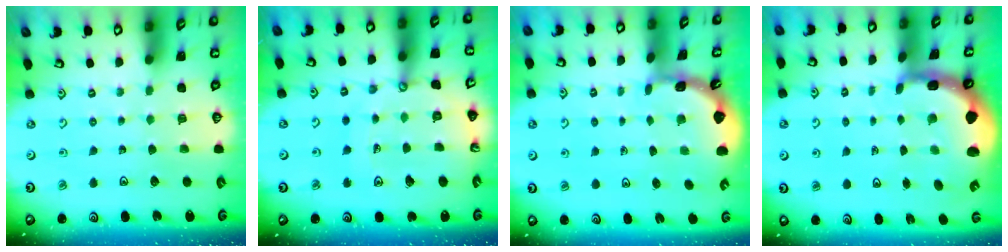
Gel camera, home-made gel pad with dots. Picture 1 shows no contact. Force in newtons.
{"total": 14.6, "press": 14.5, "slide": 1.8}
{"total": 1.8, "press": 1.8, "slide": 0.1}
{"total": 3.8, "press": 3.6, "slide": 1.0}